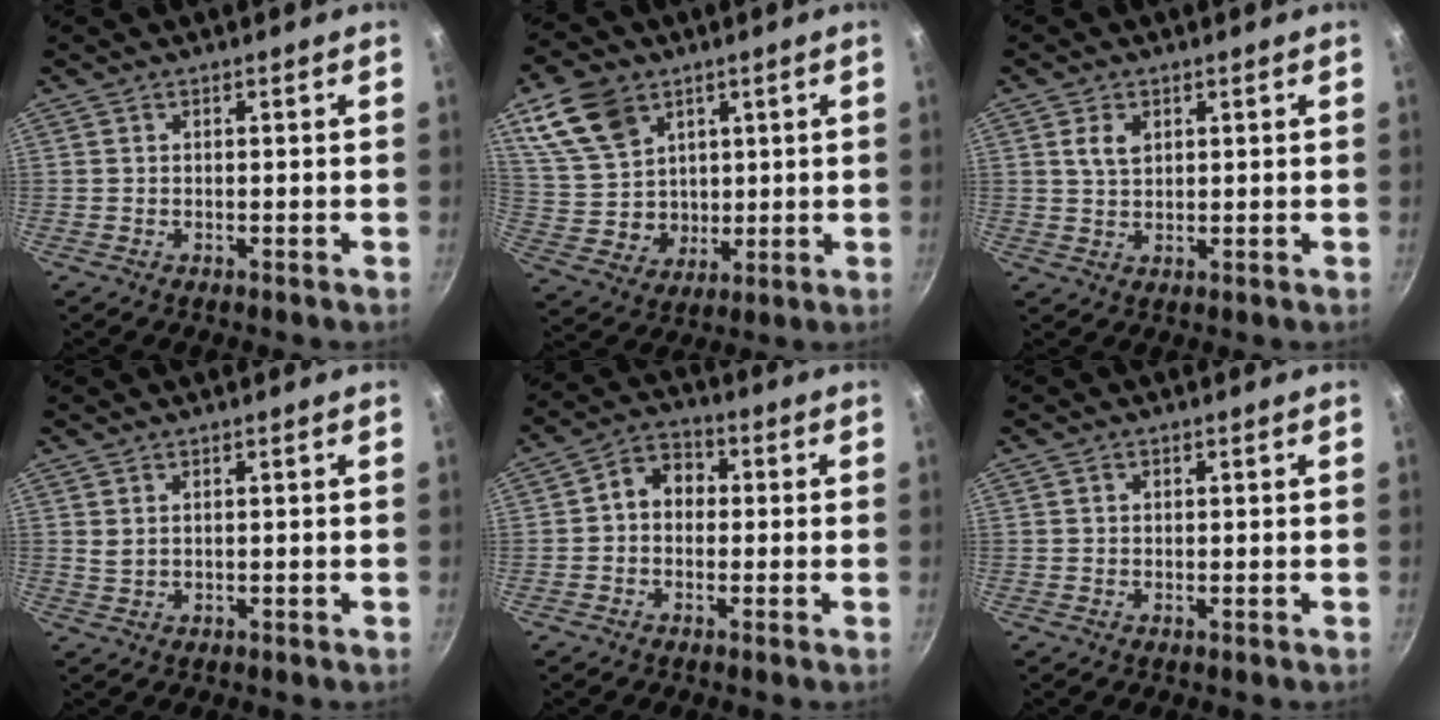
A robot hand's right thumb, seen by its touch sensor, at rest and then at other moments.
{"total": 15.8, "force": [6.9, 12.1, 7.5], "torque": [-0.114, -0.021, 0.150]}
{"total": 3.8, "force": [1.4, 2.5, 2.5], "torque": [-0.038, -0.004, 0.028]}
{"total": 1.4, "force": [0.8, 0.6, 0.9], "torque": [-0.016, -0.007, 0.017]}
{"total": 6.6, "force": [0.3, 5.3, 3.9], "torque": [-0.031, 0.018, -0.013]}
{"total": 0.8, "force": [0.4, 0.6, 0.3], "torque": [-0.001, 0.001, 0.005]}